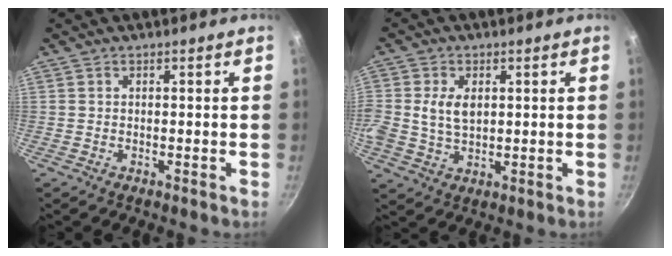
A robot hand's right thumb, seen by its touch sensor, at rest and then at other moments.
{"total": 6.5, "force": [1.0, 4.4, 4.6], "torque": [-0.084, -0.001, 0.020]}